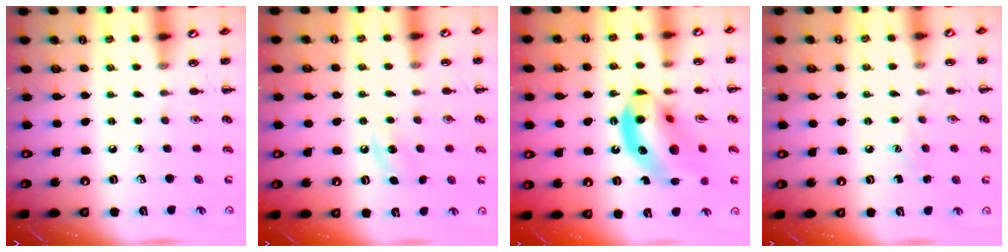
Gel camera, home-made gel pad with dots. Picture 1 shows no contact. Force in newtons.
{"total": 5.8, "press": 5.5, "slide": 1.9}
{"total": 16.6, "press": 16.0, "slide": 4.3}
{"total": 4.9, "press": 4.7, "slide": 1.3}